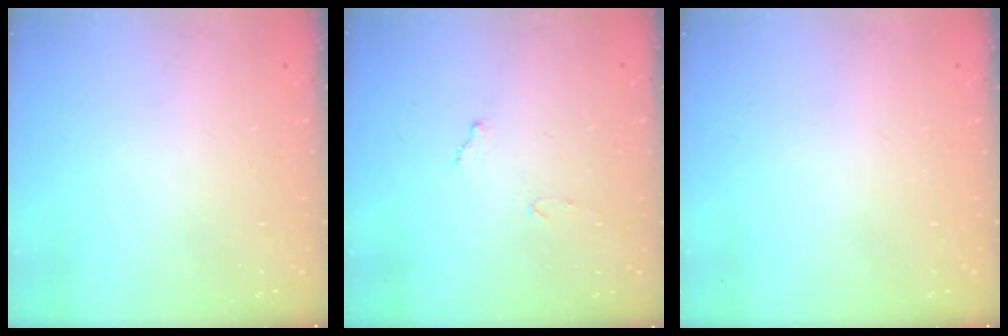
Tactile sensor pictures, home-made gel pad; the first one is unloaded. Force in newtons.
{"total": 7.1, "press": 7.1, "slide": 0.4}
{"total": 0.0}